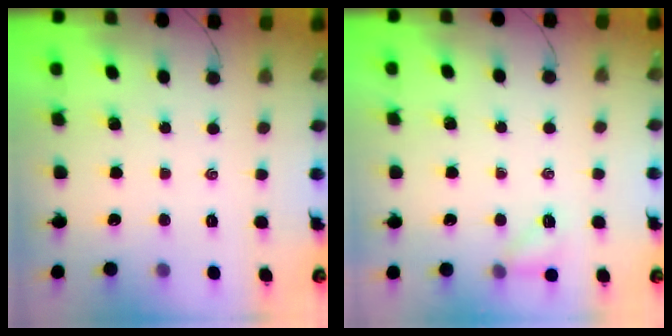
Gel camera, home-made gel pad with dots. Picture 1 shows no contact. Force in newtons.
{"total": 5.6, "press": 5.4, "slide": 1.6}